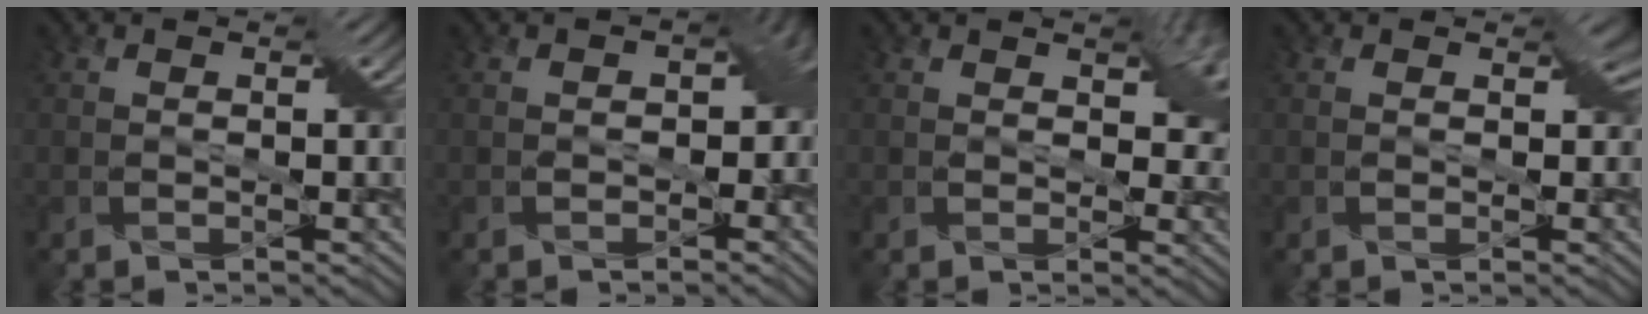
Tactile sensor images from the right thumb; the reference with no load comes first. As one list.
[{"total": 4.9, "force": [-0.6, 3.7, 3.2], "torque": [-0.037, -0.010, -0.012]}, {"total": 5.9, "force": [1.6, 3.5, 4.4], "torque": [-0.061, 0.002, 0.022]}, {"total": 1.7, "force": [0.4, 1.4, 0.9], "torque": [-0.019, 0.001, 0.000]}]